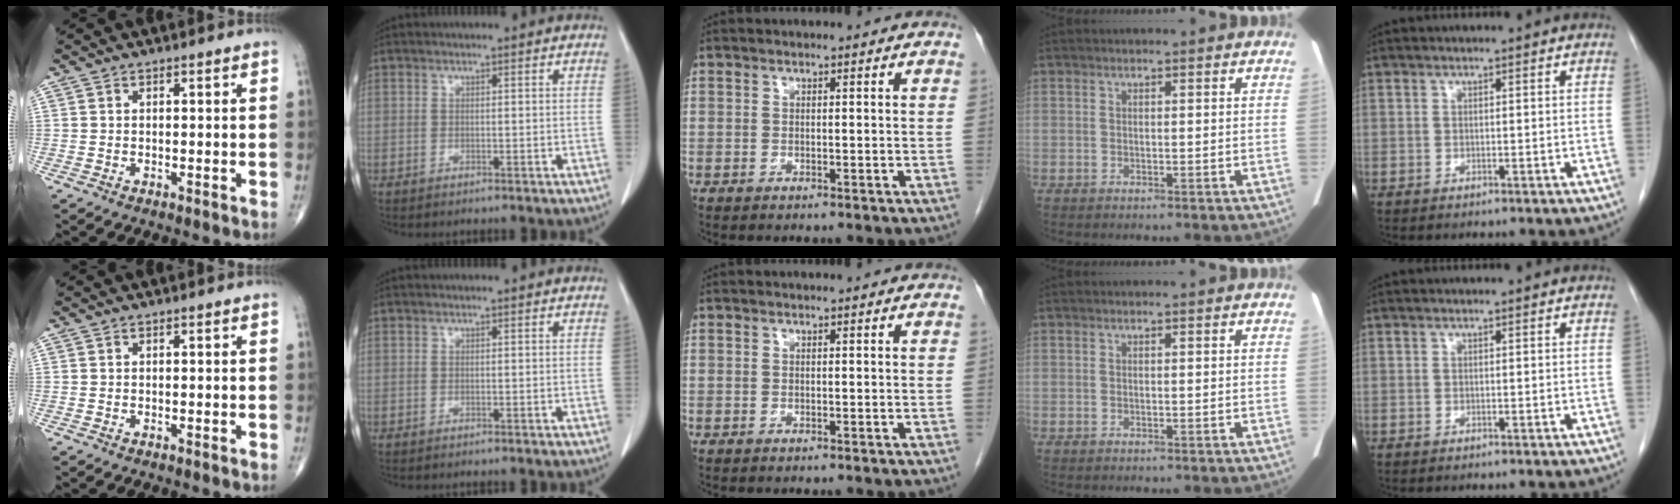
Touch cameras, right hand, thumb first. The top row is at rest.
{}